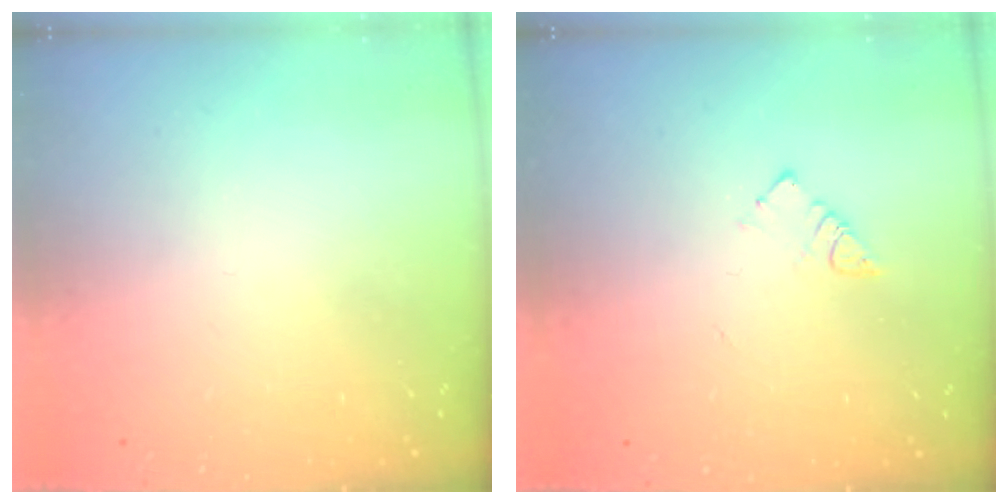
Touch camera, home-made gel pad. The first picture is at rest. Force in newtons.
{"total": 3.9, "press": 3.9, "slide": 0.2}